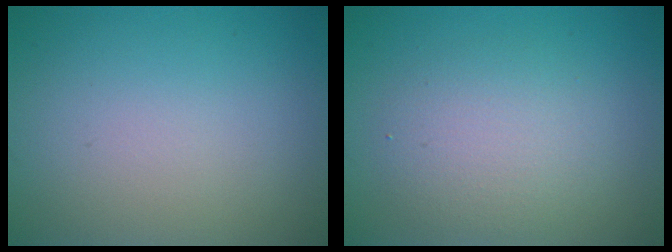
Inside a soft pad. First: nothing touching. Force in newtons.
{"total": 3.7, "press": 3.7, "slide": 0.2}